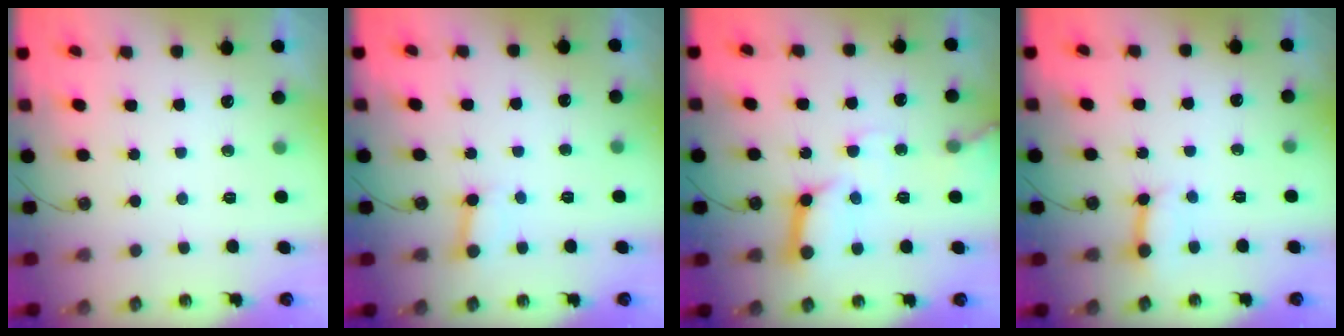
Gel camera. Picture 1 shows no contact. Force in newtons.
{"total": 2.7, "press": 2.7, "slide": 0.2}
{"total": 12.9, "press": 12.8, "slide": 1.8}
{"total": 7.2, "press": 7.1, "slide": 0.9}